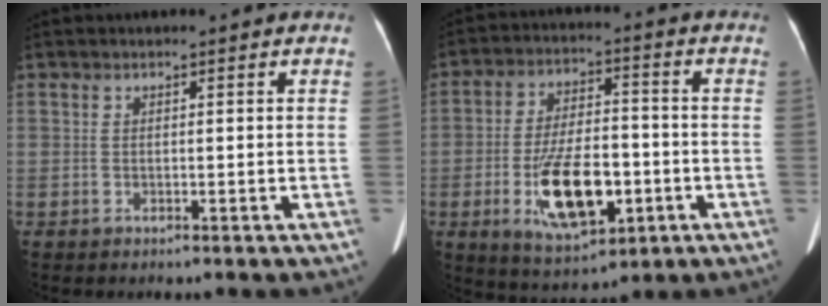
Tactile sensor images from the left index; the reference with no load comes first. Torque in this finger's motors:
{"motor_torque": [1.72, 0.42, 0.82, 0.21]}